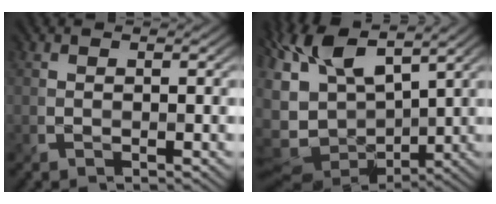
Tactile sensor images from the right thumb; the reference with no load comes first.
{"total": 12.5, "force": [2.5, 6.5, 10.5], "torque": [-0.249, -0.003, 0.054]}